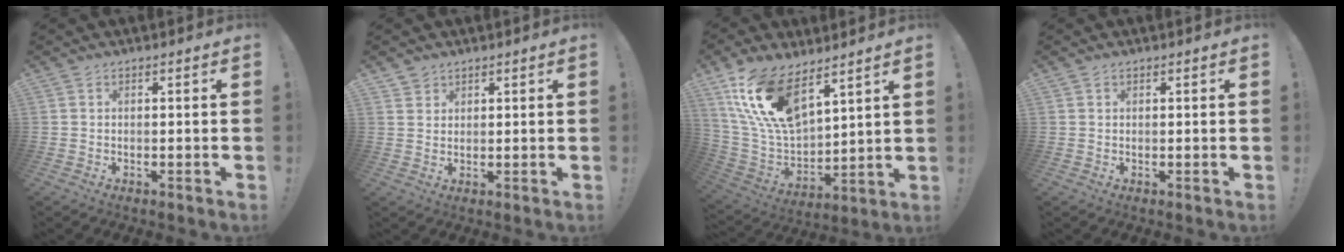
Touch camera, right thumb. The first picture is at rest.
{"total": 2.5, "force": [2.1, 1.4, -0.1], "torque": [0.010, -0.013, 0.037]}
{"total": 18.5, "force": [11.4, 8.8, 11.6], "torque": [-0.235, -0.068, 0.213]}
{"total": 0.6, "force": [0.5, 0.3, -0.2], "torque": [0.009, -0.002, 0.010]}